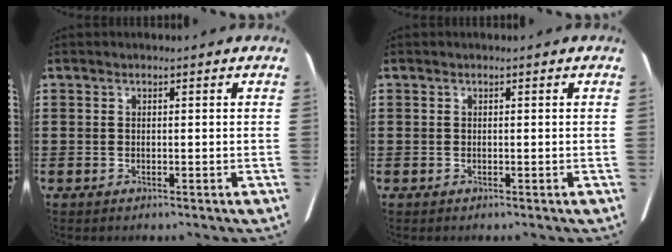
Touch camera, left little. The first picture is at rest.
{"total": 0.0}